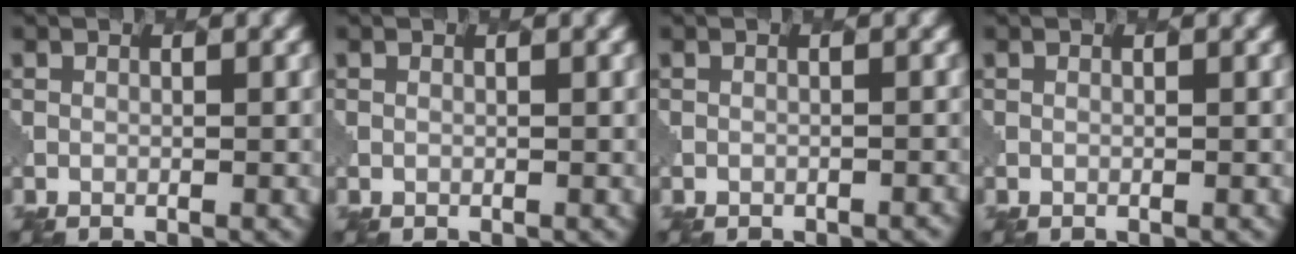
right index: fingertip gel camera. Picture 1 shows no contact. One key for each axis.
{"total": 0.0}
{"total": 0.9, "fx": -0.9, "fy": 0.3, "fz": -0.1, "tx": 0.007, "ty": -0.003, "tz": -0.006}
{"total": 0.0}